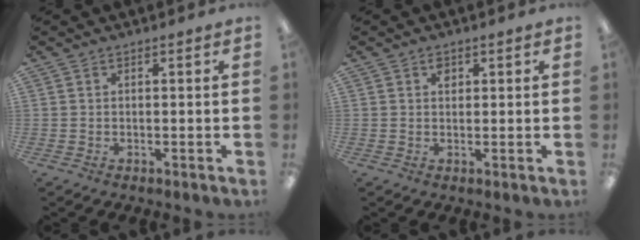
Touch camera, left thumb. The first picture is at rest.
{"total": 1.8, "force": [0.9, 1.3, 0.8], "torque": [-0.001, -0.003, 0.012]}